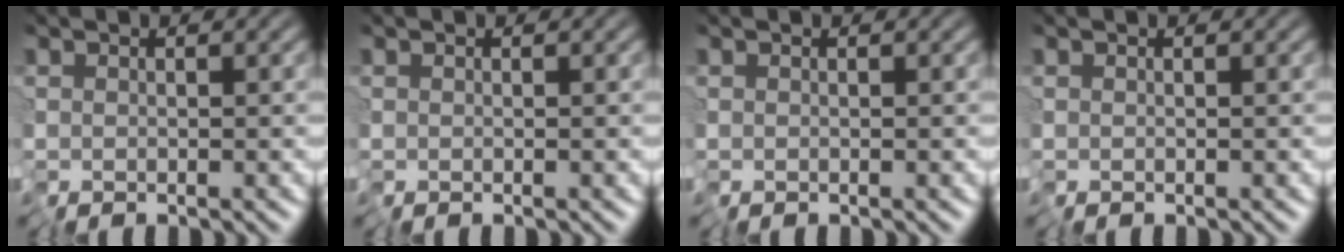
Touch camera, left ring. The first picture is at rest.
{"total": 0.0}
{"total": 0.0}
{"total": 0.0}